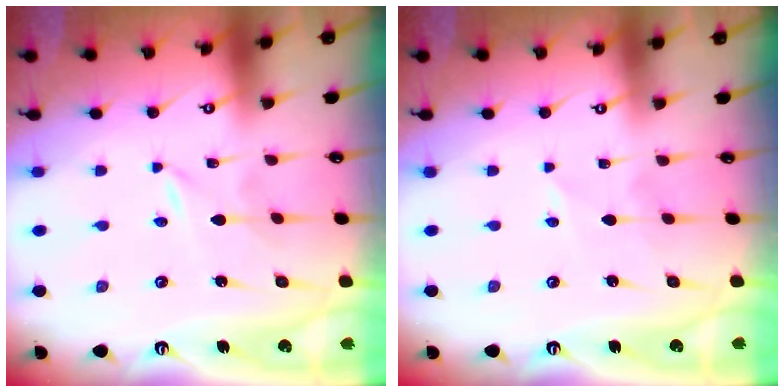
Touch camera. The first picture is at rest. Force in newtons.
{"total": 2.2, "press": 2.1, "slide": 0.3}